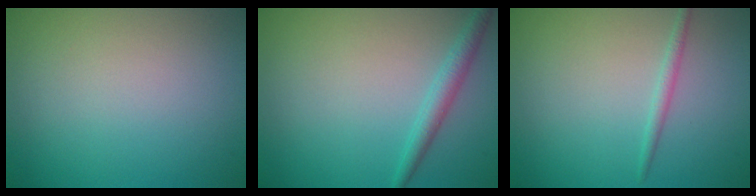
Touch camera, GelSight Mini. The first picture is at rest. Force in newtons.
{"total": 1.9, "press": 1.9, "slide": 0.1}
{"total": 1.1, "press": 1.1, "slide": 0.0}